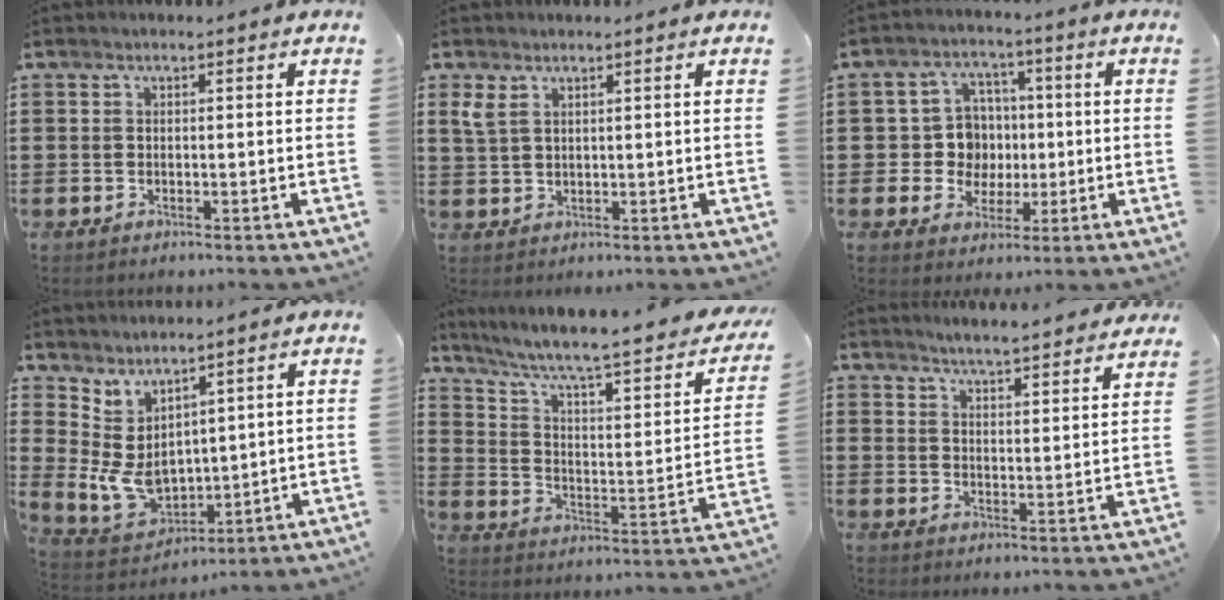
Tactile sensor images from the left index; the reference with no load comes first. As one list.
[{"total": 2.6, "force": [1.5, 1.3, 1.7], "torque": [-0.039, 0.004, 0.029]}, {"total": 7.3, "force": [0.2, 6.8, 2.5], "torque": [-0.066, 0.018, 0.007]}, {"total": 6.9, "force": [1.7, 5.0, 4.5], "torque": [-0.126, -0.012, 0.036]}, {"total": 7.1, "force": [4.7, 1.1, 5.2], "torque": [-0.111, -0.039, 0.067]}, {"total": 4.0, "force": [3.9, -0.5, 0.0], "torque": [-0.016, -0.025, 0.069]}]